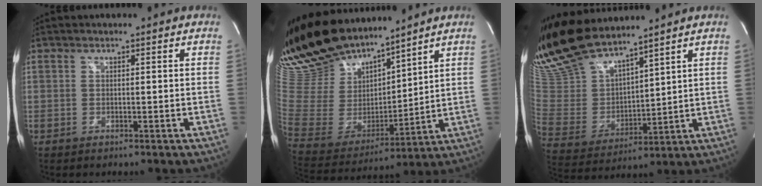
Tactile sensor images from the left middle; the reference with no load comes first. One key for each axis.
{"total": 20.2, "fx": 17.5, "fy": 5.3, "fz": 8.6, "tx": -0.180, "ty": 0.009, "tz": 0.345}
{"total": 15.0, "fx": 13.6, "fy": 2.1, "fz": 6.1, "tx": -0.134, "ty": -0.003, "tz": 0.283}